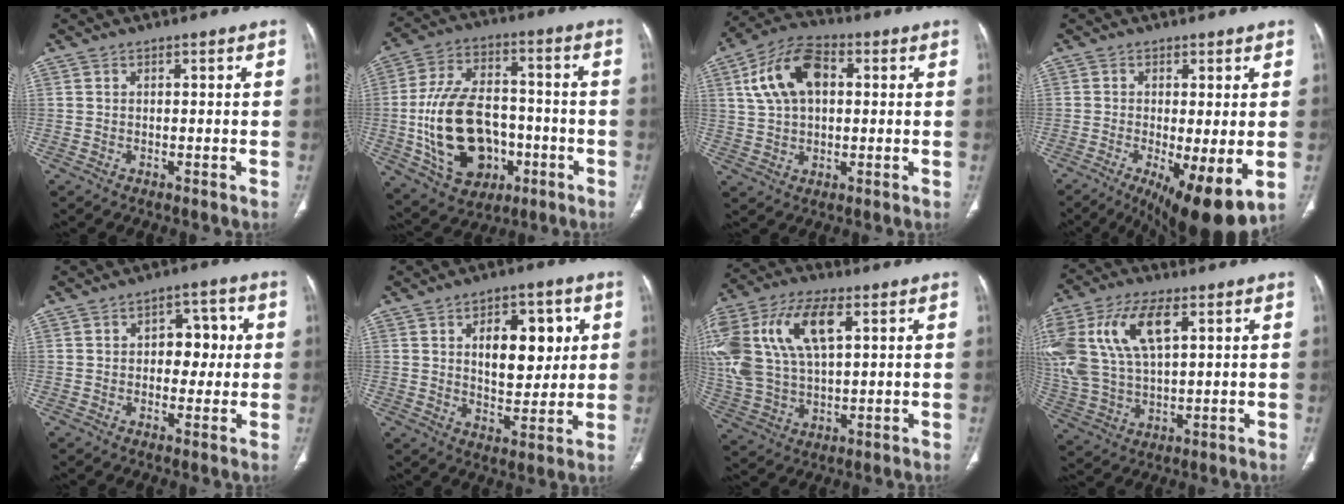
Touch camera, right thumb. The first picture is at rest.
{"total": 20.6, "force": [-4.2, 13.9, 14.6], "torque": [-0.244, 0.027, -0.055]}
{"total": 13.1, "force": [3.2, 7.9, 10.0], "torque": [-0.179, 0.019, 0.052]}
{"total": 12.2, "force": [-3.5, 3.4, 11.2], "torque": [-0.170, -0.024, -0.047]}
{"total": 7.0, "force": [0.8, 4.7, 5.1], "torque": [-0.032, 0.012, 0.009]}
{"total": 12.8, "force": [3.5, 7.3, 10.0], "torque": [-0.101, -0.013, 0.057]}
{"total": 22.9, "force": [6.9, 12.2, 18.1], "torque": [-0.414, 0.016, 0.130]}
{"total": 20.4, "force": [6.9, 10.7, 16.0], "torque": [-0.365, 0.003, 0.133]}